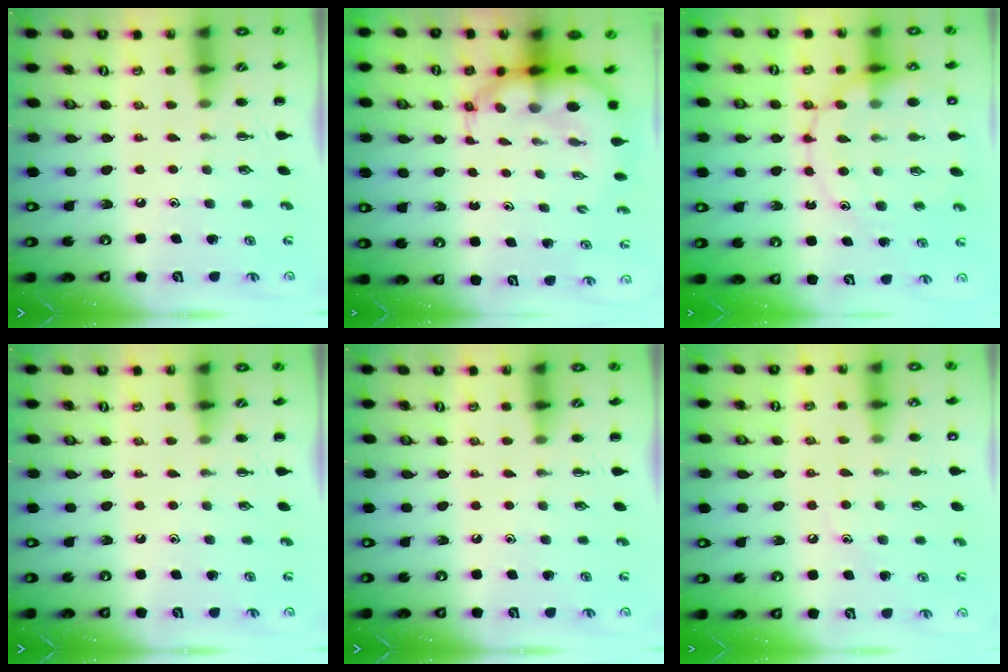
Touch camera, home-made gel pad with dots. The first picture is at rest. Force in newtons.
{"total": 7.4, "press": 7.1, "slide": 1.9}
{"total": 14.5, "press": 14.4, "slide": 2.1}
{"total": 0.0}
{"total": 0.0}
{"total": 7.8, "press": 7.5, "slide": 2.0}